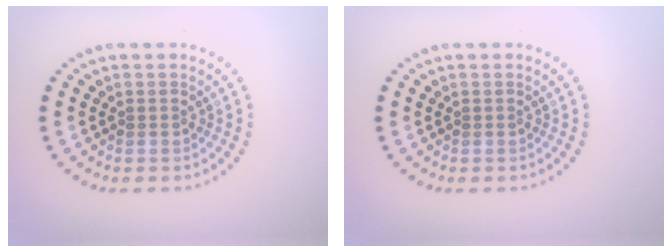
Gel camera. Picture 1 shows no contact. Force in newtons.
{"total": 0.0}